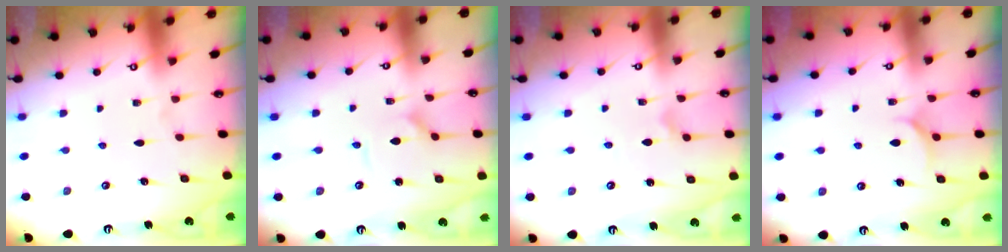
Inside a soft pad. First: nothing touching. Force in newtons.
{"total": 2.2, "press": 2.2, "slide": 0.4}
{"total": 2.3, "press": 2.3, "slide": 0.2}
{"total": 4.7, "press": 4.7, "slide": 0.5}